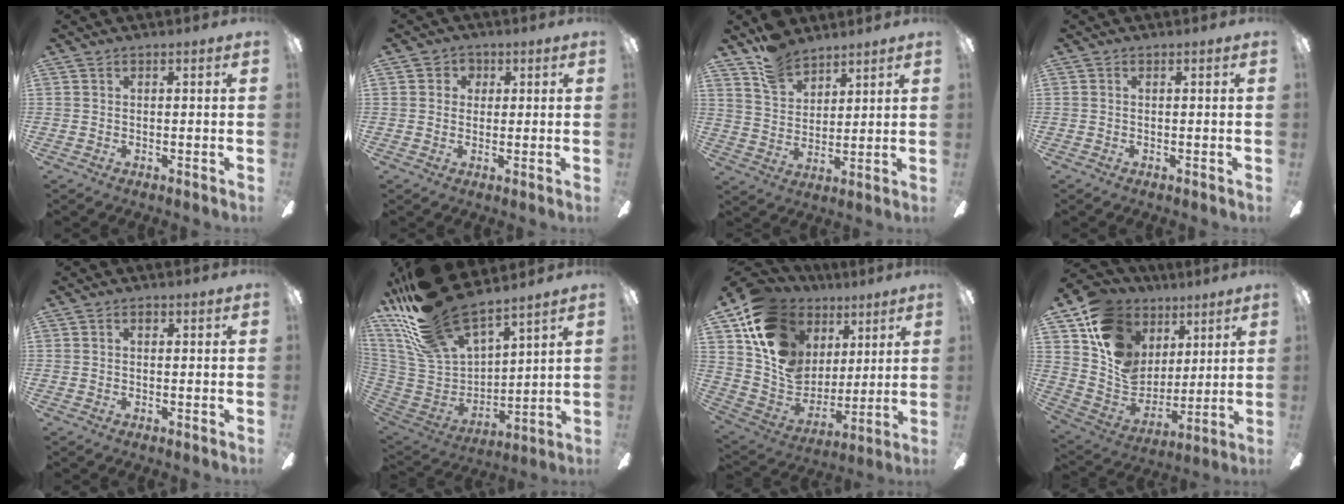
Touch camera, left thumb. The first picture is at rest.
{"total": 3.0, "force": [0.8, 2.8, 0.6], "torque": [-0.003, 0.007, 0.010]}
{"total": 9.3, "force": [7.7, 4.5, 2.7], "torque": [-0.058, -0.039, 0.147]}
{"total": 0.0}
{"total": 0.9, "force": [0.3, 0.6, 0.6], "torque": [-0.011, 0.004, 0.006]}
{"total": 21.9, "force": [17.8, 7.3, 10.4], "torque": [-0.237, -0.115, 0.323]}
{"total": 17.7, "force": [7.8, 13.7, 8.1], "torque": [-0.159, -0.031, 0.154]}
{"total": 16.7, "force": [7.5, 13.1, 7.1], "torque": [-0.140, -0.033, 0.148]}